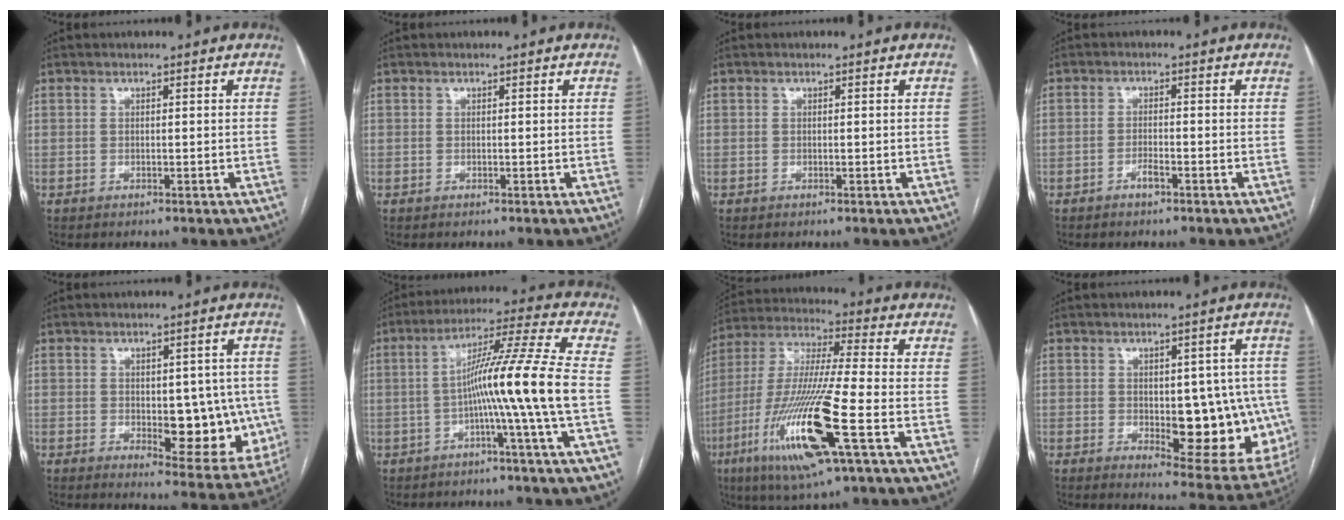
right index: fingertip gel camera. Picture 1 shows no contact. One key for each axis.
{"total": 0.0}
{"total": 0.0}
{"total": 1.8, "fx": -1.3, "fy": 0.3, "fz": 1.3, "tx": -0.024, "ty": 0.001, "tz": -0.022}
{"total": 11.8, "fx": -1.1, "fy": 5.5, "fz": 10.3, "tx": -0.112, "ty": 0.002, "tz": 0.001}
{"total": 12.0, "fx": -2.6, "fy": -2.8, "fz": 11.4, "tx": -0.190, "ty": 0.012, "tz": -0.048}
{"total": 19.2, "fx": -7.3, "fy": 1.0, "fz": 17.7, "tx": -0.384, "ty": -0.030, "tz": -0.137}
{"total": 15.0, "fx": -1.7, "fy": 6.5, "fz": 13.4, "tx": -0.138, "ty": 0.007, "tz": -0.001}